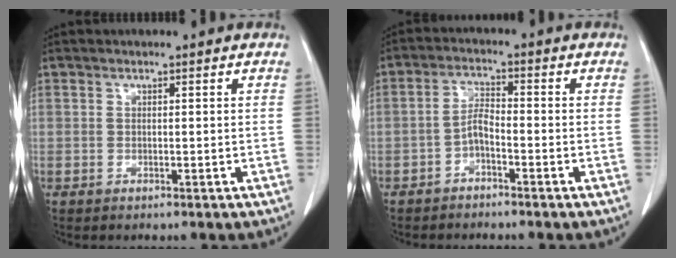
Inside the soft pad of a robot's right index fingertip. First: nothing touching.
{"total": 3.1, "force": [-1.8, 0.8, 2.4], "torque": [-0.049, 0.008, -0.038]}